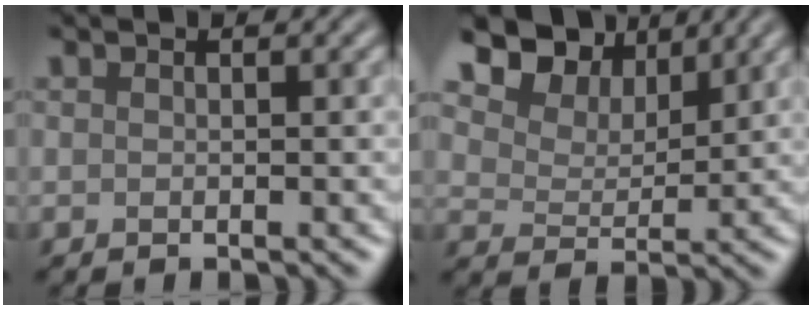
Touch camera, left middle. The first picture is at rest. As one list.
[{"total": 10.0, "force": [6.4, 6.0, 4.8], "torque": [-0.115, -0.001, 0.116]}]